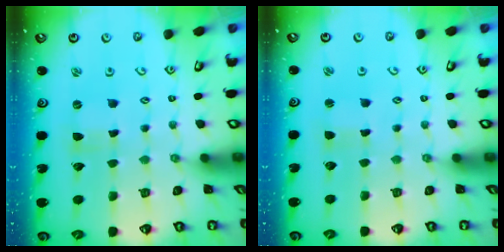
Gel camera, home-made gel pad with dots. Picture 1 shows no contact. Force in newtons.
{"total": 1.1, "press": 1.1, "slide": 0.3}